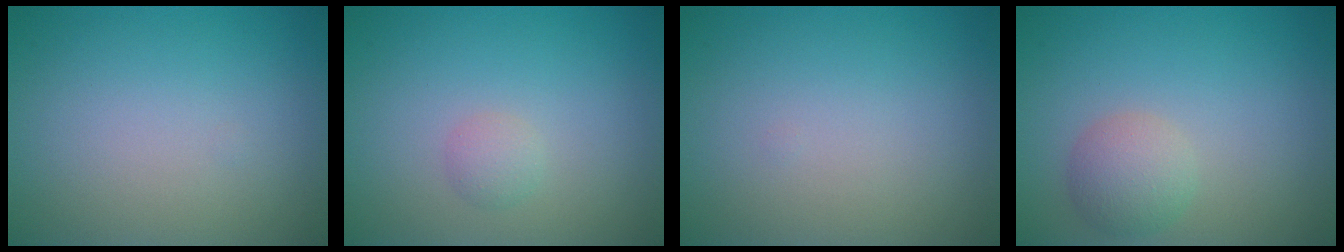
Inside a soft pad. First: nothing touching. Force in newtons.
{"total": 1.1, "press": 1.1, "slide": 0.1}
{"total": 0.0}
{"total": 2.7, "press": 2.7, "slide": 0.1}